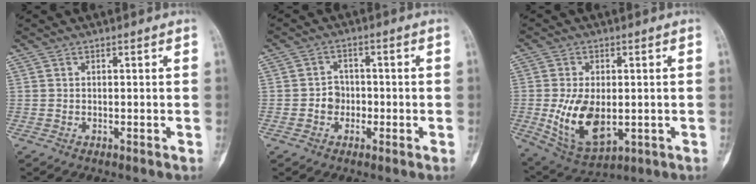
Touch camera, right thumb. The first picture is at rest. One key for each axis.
{"total": 3.4, "fx": -0.9, "fy": 3.0, "fz": 1.3, "tx": 0.008, "ty": 0.014, "tz": -0.022}
{"total": 12.2, "fx": -1.3, "fy": 7.1, "fz": 9.9, "tx": -0.169, "ty": -0.010, "tz": -0.001}